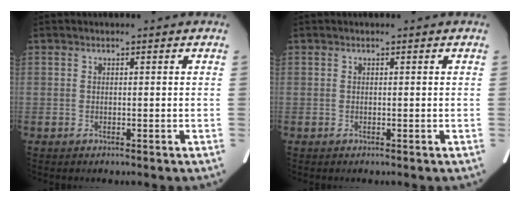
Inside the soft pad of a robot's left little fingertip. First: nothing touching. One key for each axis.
{"total": 0.0}